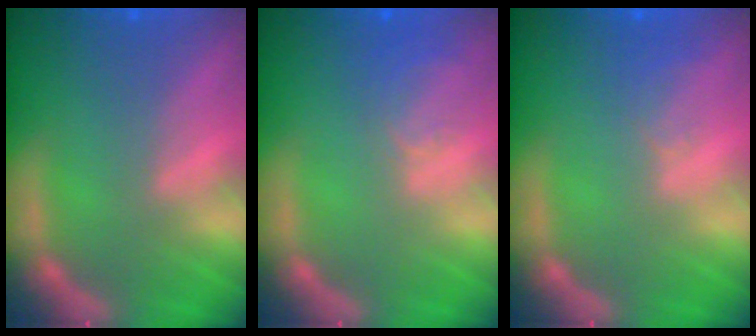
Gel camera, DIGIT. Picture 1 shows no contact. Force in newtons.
{"total": 2.5}
{"total": 1.5}